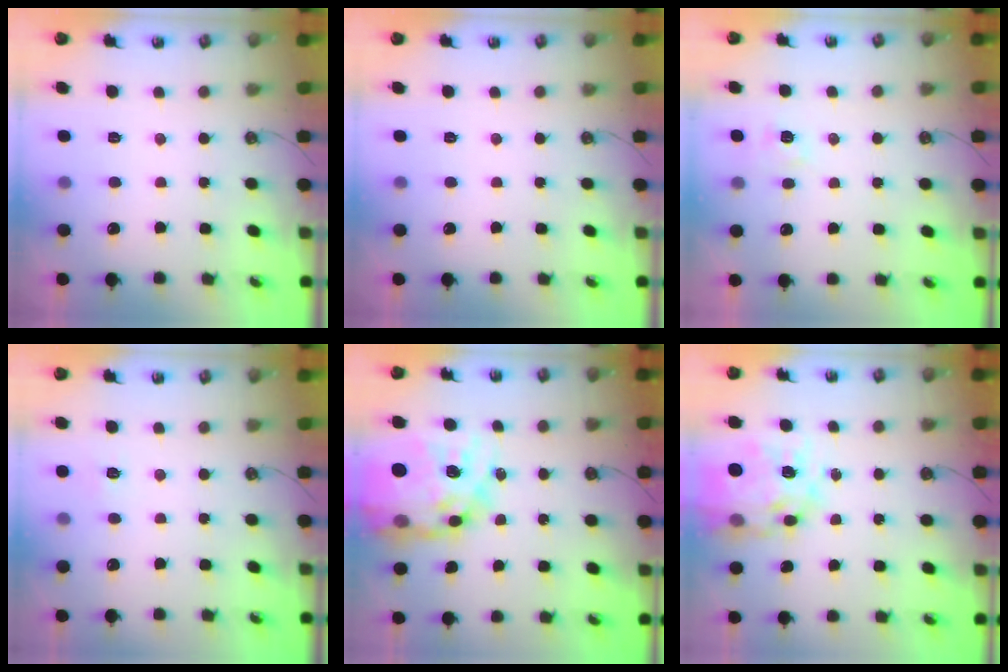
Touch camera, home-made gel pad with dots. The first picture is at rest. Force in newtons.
{"total": 0.0}
{"total": 2.7, "press": 2.6, "slide": 0.3}
{"total": 5.1, "press": 5.1, "slide": 0.4}
{"total": 26.7, "press": 26.6, "slide": 2.6}
{"total": 17.3, "press": 17.3, "slide": 1.6}